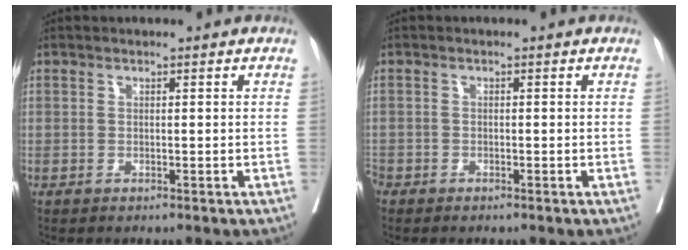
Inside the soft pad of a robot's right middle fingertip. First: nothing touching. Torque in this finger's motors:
{"motor_torque": [1.04, -1.06, 0.48, 0.09]}